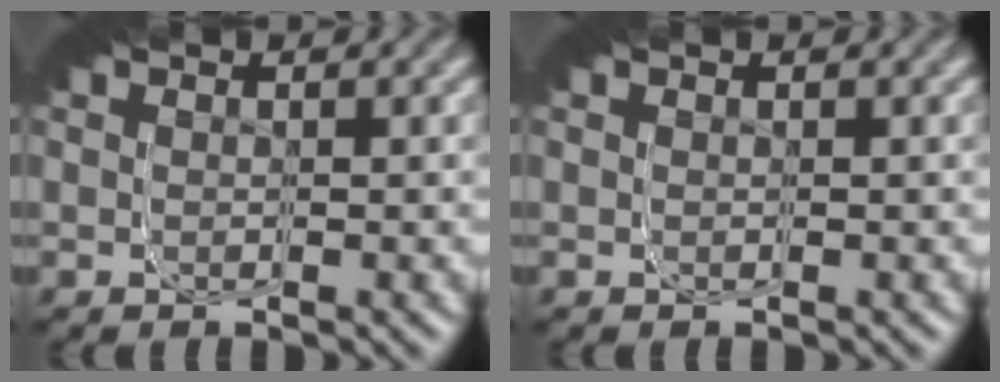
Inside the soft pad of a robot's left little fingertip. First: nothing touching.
{"total": 0.0}